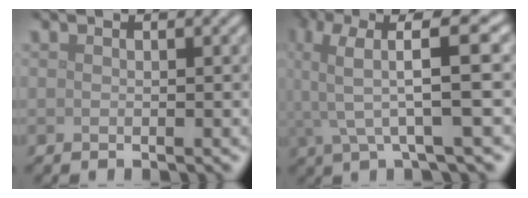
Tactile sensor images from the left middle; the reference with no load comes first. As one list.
[{"total": 7.8, "force": [1.6, 1.8, 7.4], "torque": [-0.139, 0.015, 0.022]}]